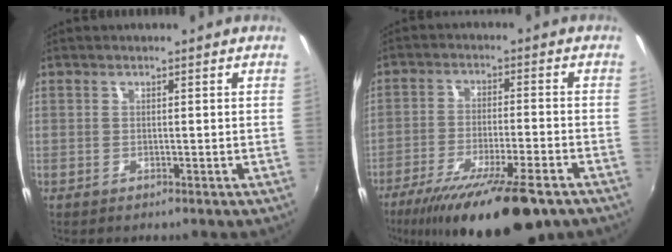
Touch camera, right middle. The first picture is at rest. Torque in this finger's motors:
{"motor_torque": [1.08, -1.06, 0.61, 0.21]}